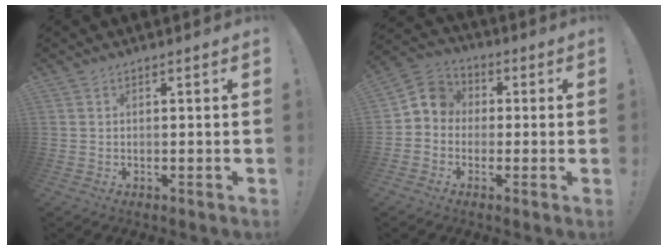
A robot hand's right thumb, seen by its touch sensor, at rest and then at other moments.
{"total": 7.5, "force": [-0.4, 6.9, 3.0], "torque": [-0.051, 0.019, -0.003]}